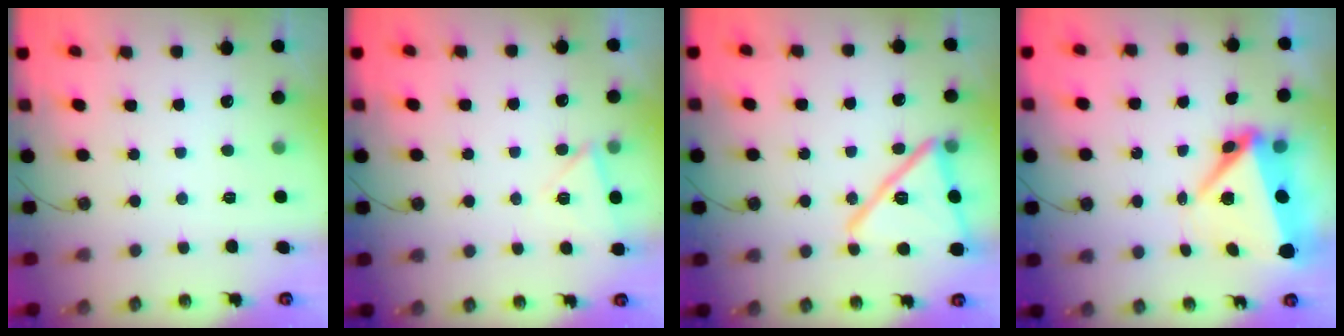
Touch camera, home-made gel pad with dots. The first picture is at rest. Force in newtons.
{"total": 6.6, "press": 6.2, "slide": 2.4}
{"total": 18.5, "press": 18.4, "slide": 2.5}
{"total": 8.4, "press": 8.1, "slide": 1.9}